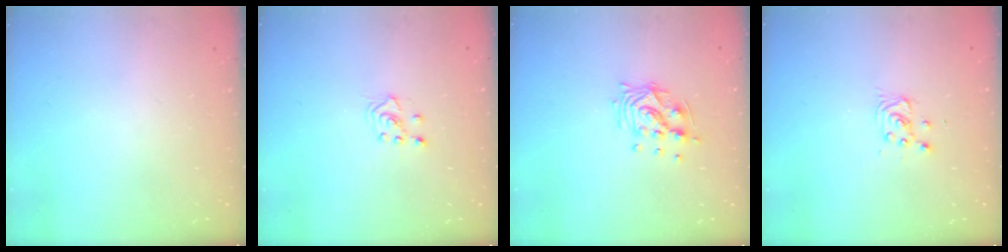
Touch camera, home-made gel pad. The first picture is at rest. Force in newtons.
{"total": 3.1, "press": 3.0, "slide": 0.8}
{"total": 10.6, "press": 10.6, "slide": 0.5}
{"total": 3.3, "press": 3.3, "slide": 0.4}